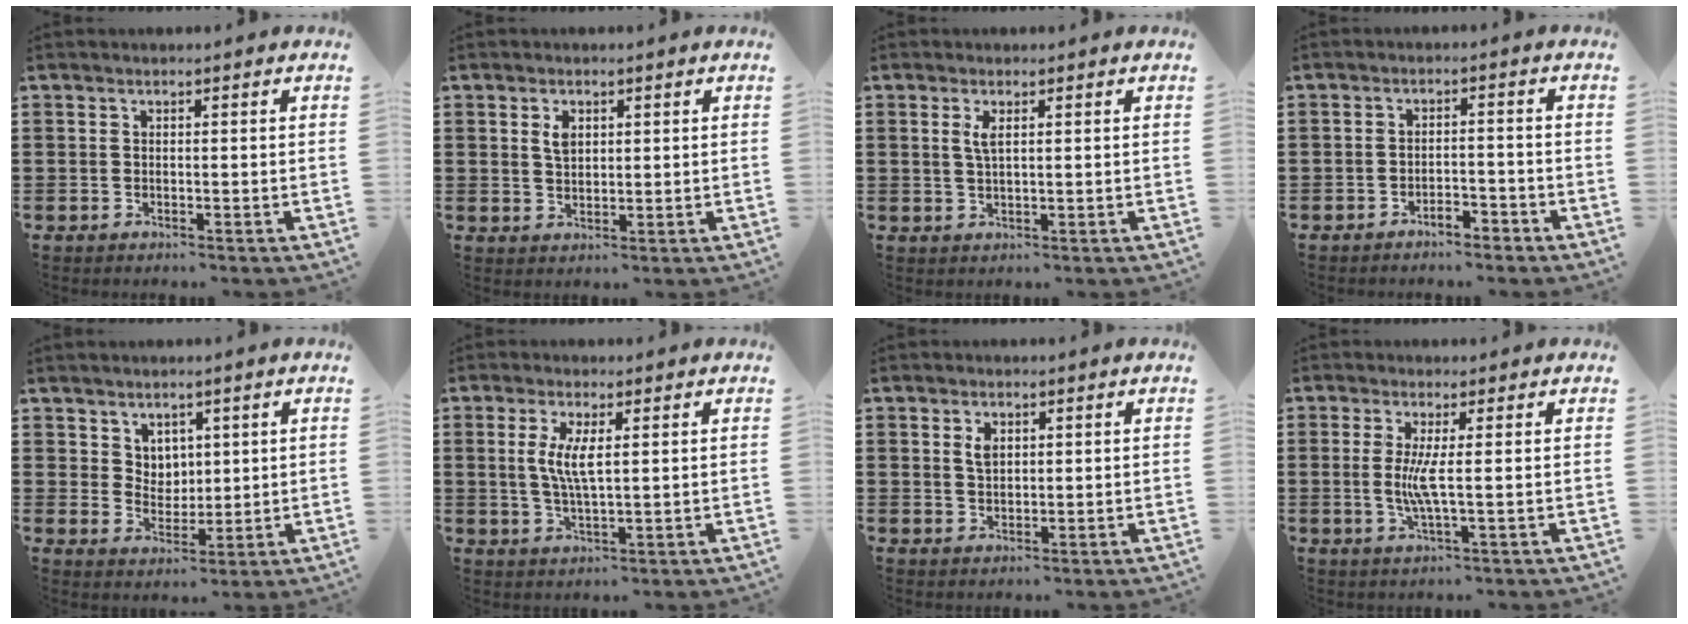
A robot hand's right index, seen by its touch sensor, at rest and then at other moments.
{"total": 2.4, "force": [1.0, 1.5, 1.7], "torque": [-0.030, 0.001, 0.016]}
{"total": 2.2, "force": [0.8, 0.6, 1.9], "torque": [-0.041, 0.003, 0.012]}
{"total": 2.7, "force": [-2.6, 0.5, 0.7], "torque": [-0.019, 0.002, -0.052]}
{"total": 4.3, "force": [2.7, 3.3, 0.5], "torque": [-0.027, 0.005, 0.050]}
{"total": 4.9, "force": [1.0, 1.2, 4.7], "torque": [-0.094, 0.004, 0.016]}
{"total": 2.2, "force": [1.0, 1.3, 1.5], "torque": [-0.026, -0.001, 0.016]}
{"total": 4.4, "force": [0.2, 0.0, 4.4], "torque": [-0.089, -0.011, -0.001]}